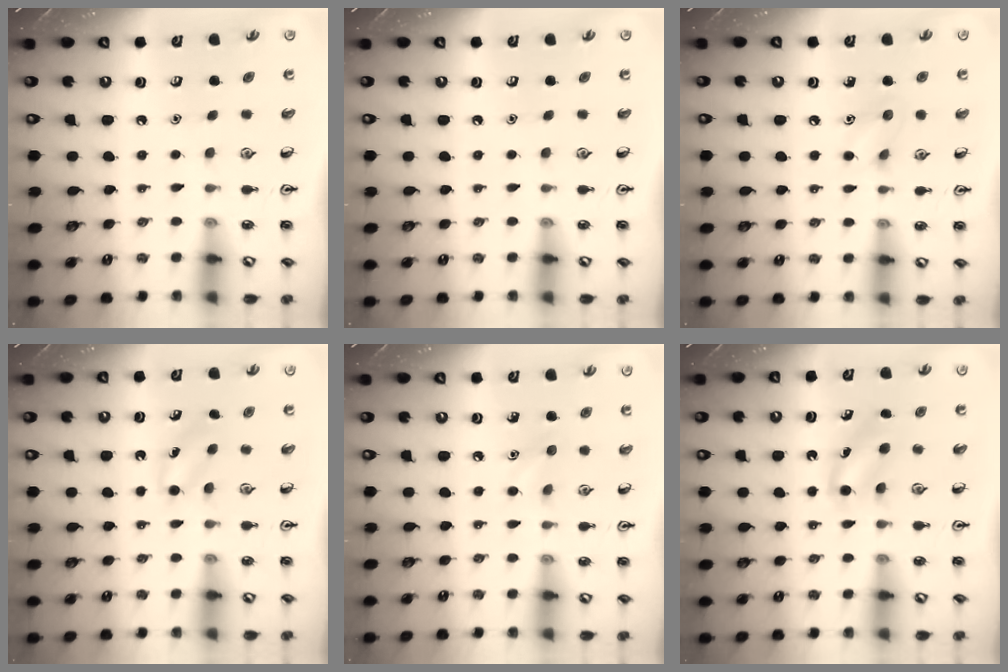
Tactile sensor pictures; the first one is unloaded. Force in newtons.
{"total": 0.0}
{"total": 5.9, "press": 5.6, "slide": 1.9}
{"total": 3.8, "press": 3.6, "slide": 1.1}
{"total": 5.9, "press": 5.7, "slide": 1.8}
{"total": 5.2, "press": 5.0, "slide": 1.2}